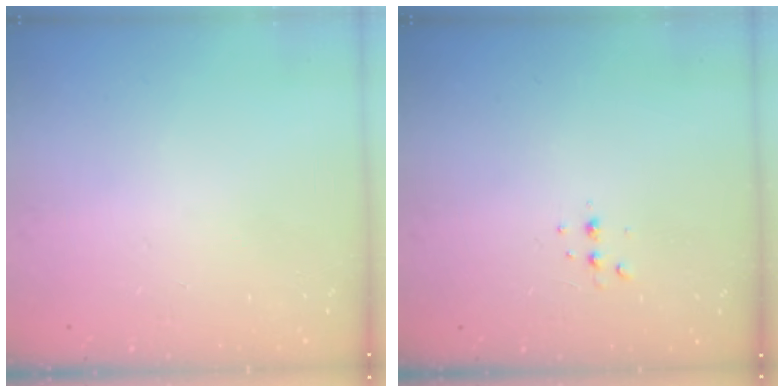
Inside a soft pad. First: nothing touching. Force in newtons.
{"total": 3.5, "press": 3.4, "slide": 0.5}